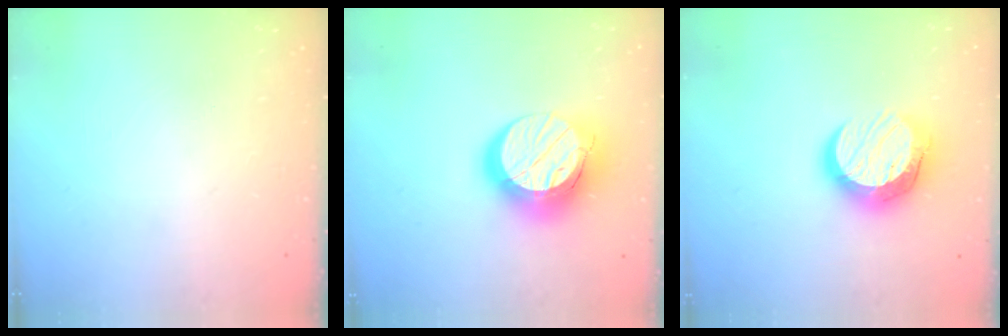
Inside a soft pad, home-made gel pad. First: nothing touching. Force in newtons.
{"total": 17.0, "press": 17.0, "slide": 1.6}
{"total": 13.2, "press": 13.2, "slide": 1.0}